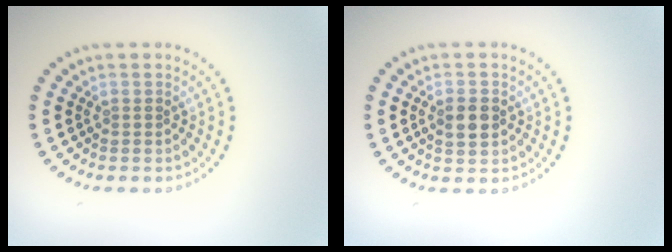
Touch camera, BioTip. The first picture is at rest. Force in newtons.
{"total": 2.2, "press": 2.2, "slide": 0.1}